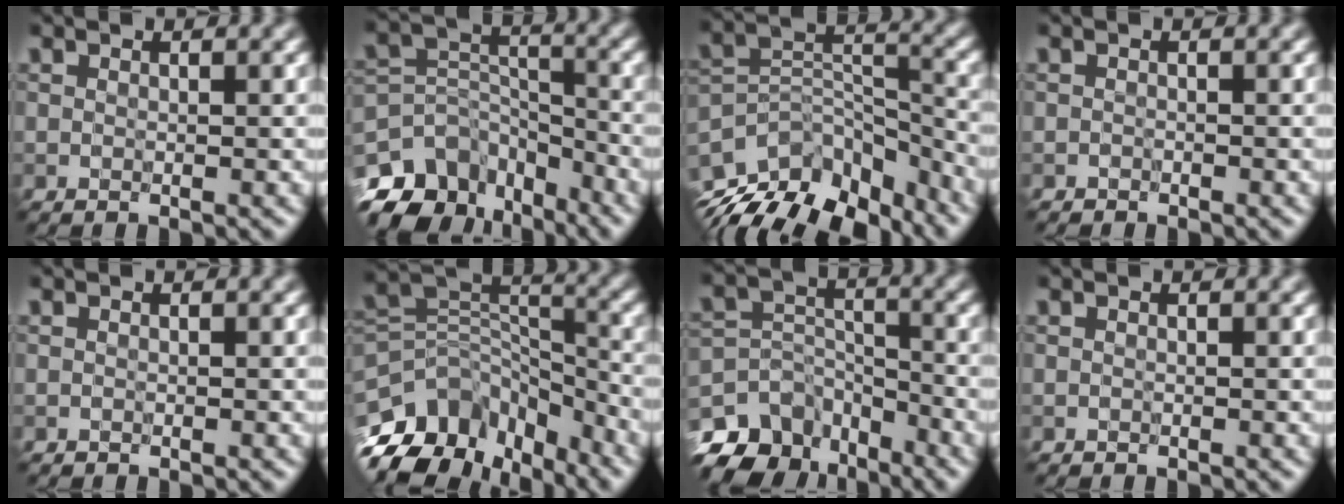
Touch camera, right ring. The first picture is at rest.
{"total": 9.3, "force": [-6.2, 5.4, 4.4], "torque": [-0.080, -0.001, -0.118]}
{"total": 11.4, "force": [-9.0, 4.9, 4.9], "torque": [-0.092, 0.014, -0.150]}
{"total": 0.6, "force": [-0.5, 0.3, -0.1], "torque": [0.004, -0.002, -0.009]}
{"total": 0.0}
{"total": 12.4, "force": [-8.6, 6.9, 5.7], "torque": [-0.119, 0.020, -0.146]}
{"total": 8.3, "force": [-5.9, 4.7, 3.6], "torque": [-0.068, -0.008, -0.112]}
{"total": 0.0}